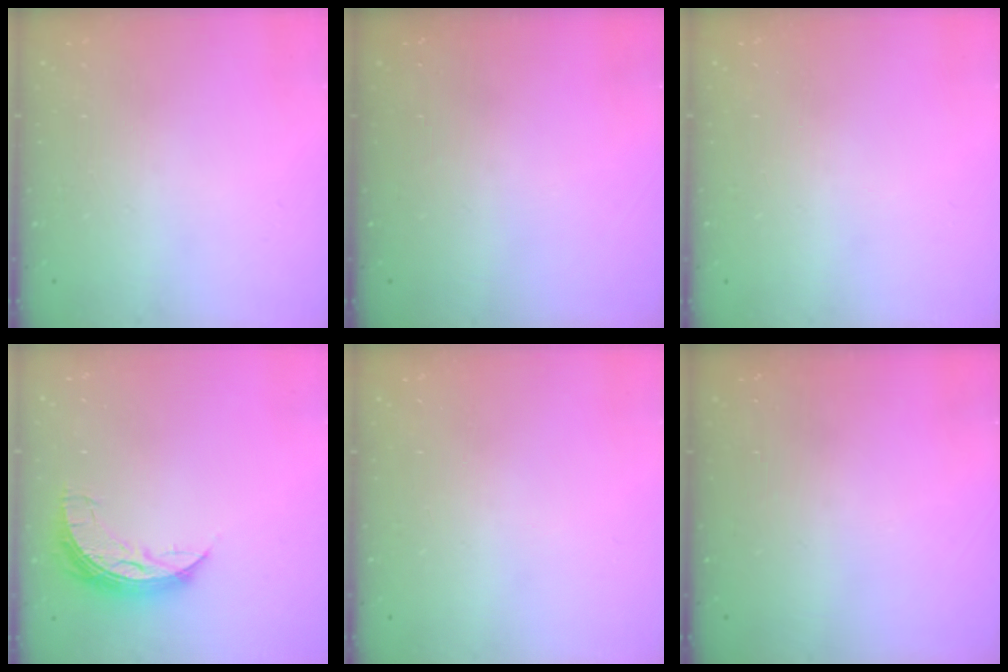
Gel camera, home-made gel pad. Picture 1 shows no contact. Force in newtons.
{"total": 0.0}
{"total": 0.0}
{"total": 7.7, "press": 7.6, "slide": 0.6}
{"total": 0.0}
{"total": 0.0}